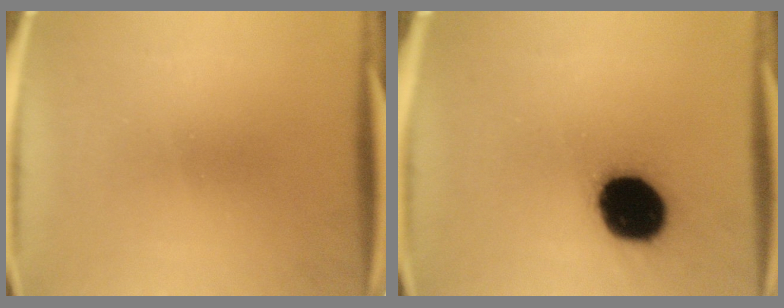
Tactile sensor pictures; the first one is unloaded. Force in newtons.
{"total": 19.6}